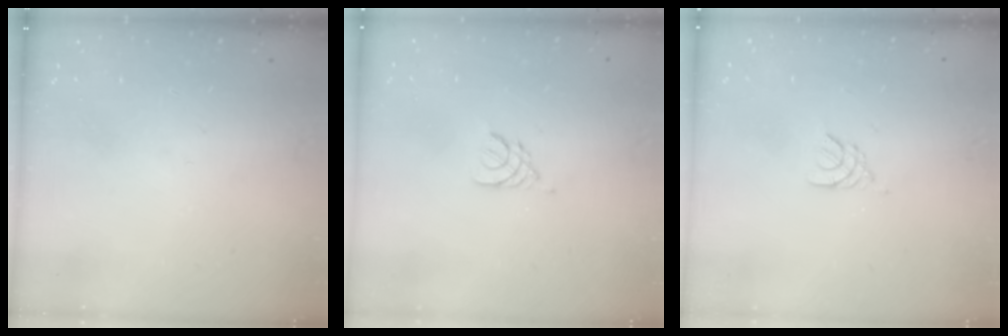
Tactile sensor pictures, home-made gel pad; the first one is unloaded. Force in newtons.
{"total": 2.9, "press": 2.8, "slide": 0.6}
{"total": 2.4, "press": 2.3, "slide": 0.5}